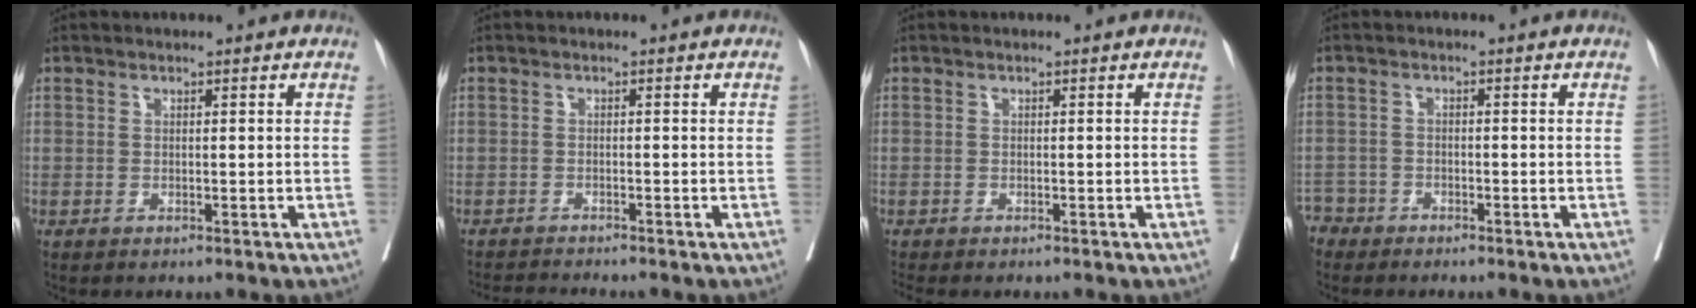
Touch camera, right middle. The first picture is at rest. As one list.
[{"total": 3.1, "force": [-3.0, -0.9, 0.4], "torque": [-0.002, -0.016, -0.051]}, {"total": 2.3, "force": [-2.0, 0.4, 1.0], "torque": [-0.016, -0.005, -0.030]}, {"total": 2.8, "force": [-2.5, 1.2, -0.7], "torque": [0.008, 0.000, -0.053]}]